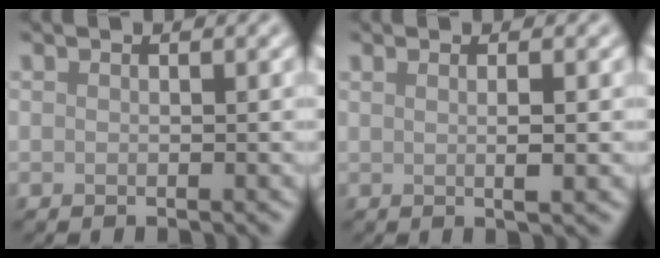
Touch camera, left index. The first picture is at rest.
{"total": 2.3, "force": [0.3, 0.6, 2.2], "torque": [-0.033, 0.001, 0.001]}